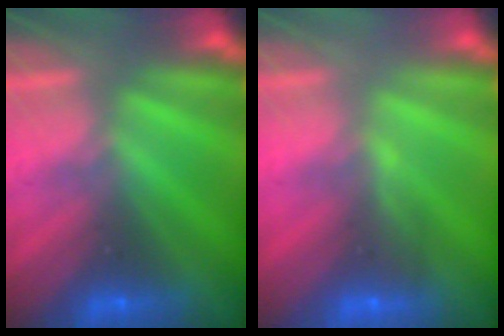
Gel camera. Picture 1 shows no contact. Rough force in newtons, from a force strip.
{"total": 3.3}